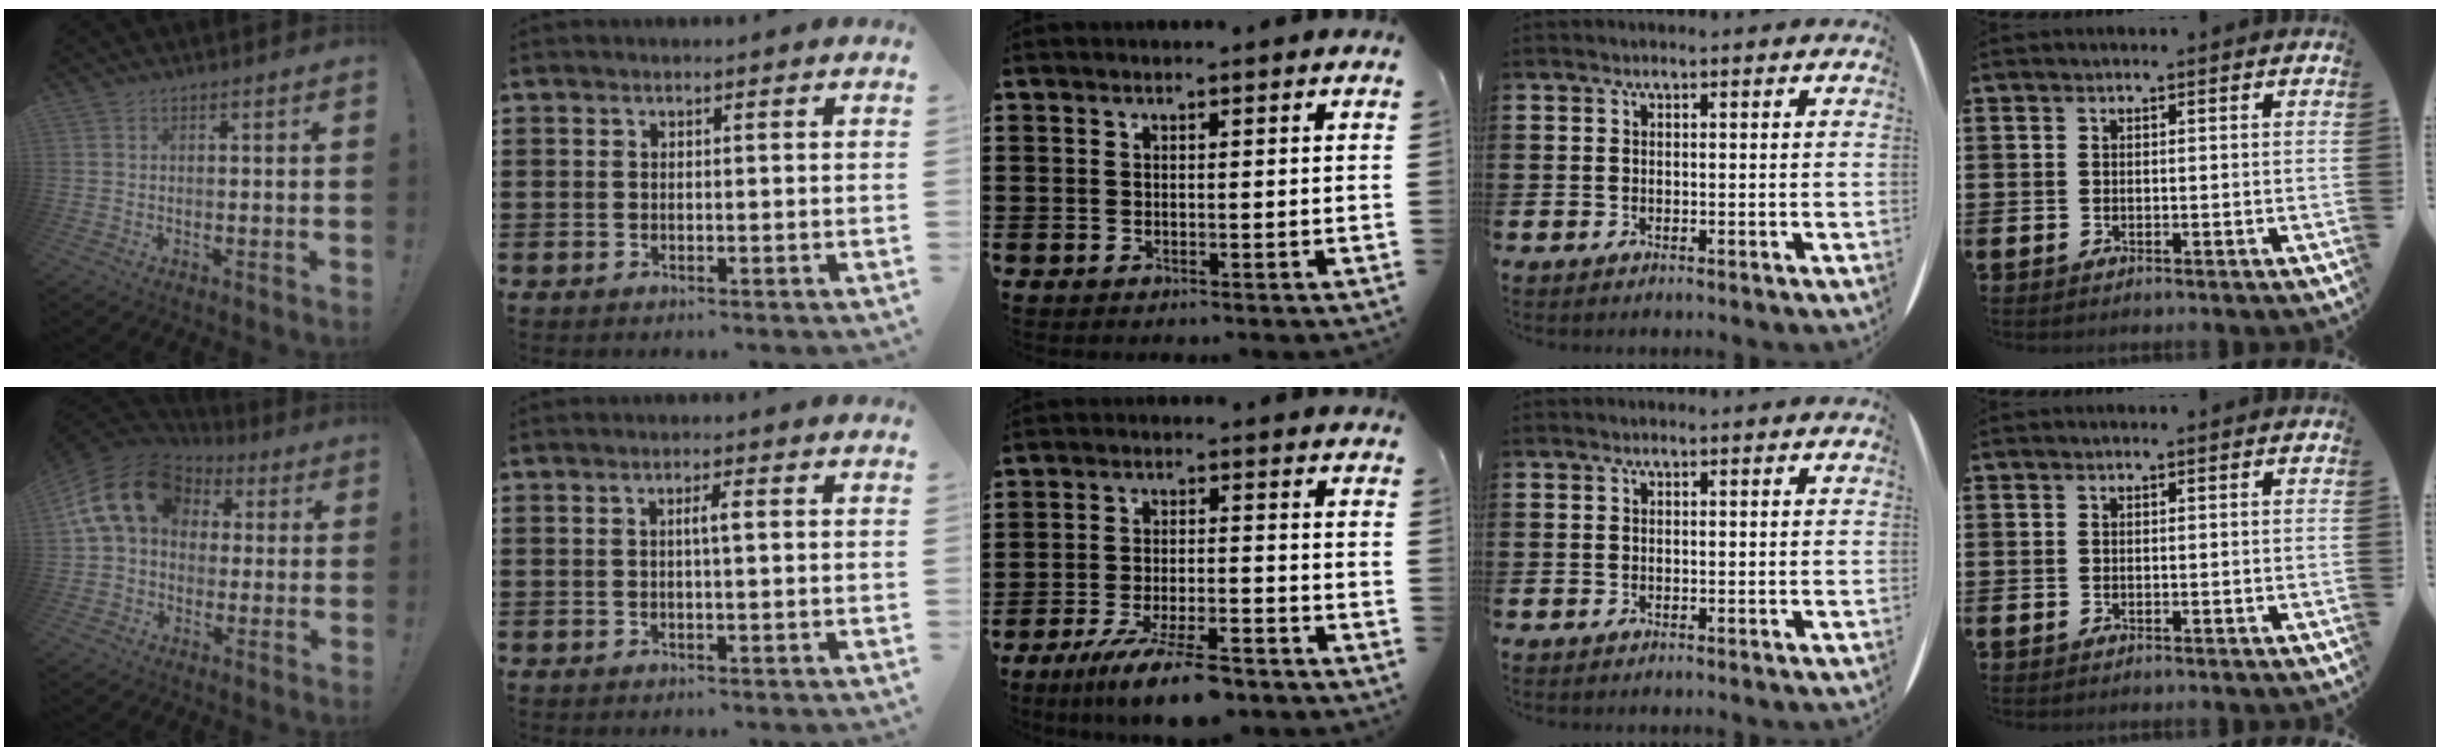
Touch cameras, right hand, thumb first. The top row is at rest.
{"thumb": {"total": 17.6, "force": [4.8, 12.8, 11.1], "torque": [-0.192, -0.005, 0.087]}, "index": {"total": 2.0, "force": [0.1, 0.1, 2.0], "torque": [-0.037, 0.001, 0.000]}, "middle": {"total": 8.8, "force": [-6.7, 1.4, 5.5], "torque": [-0.105, -0.001, -0.123]}}